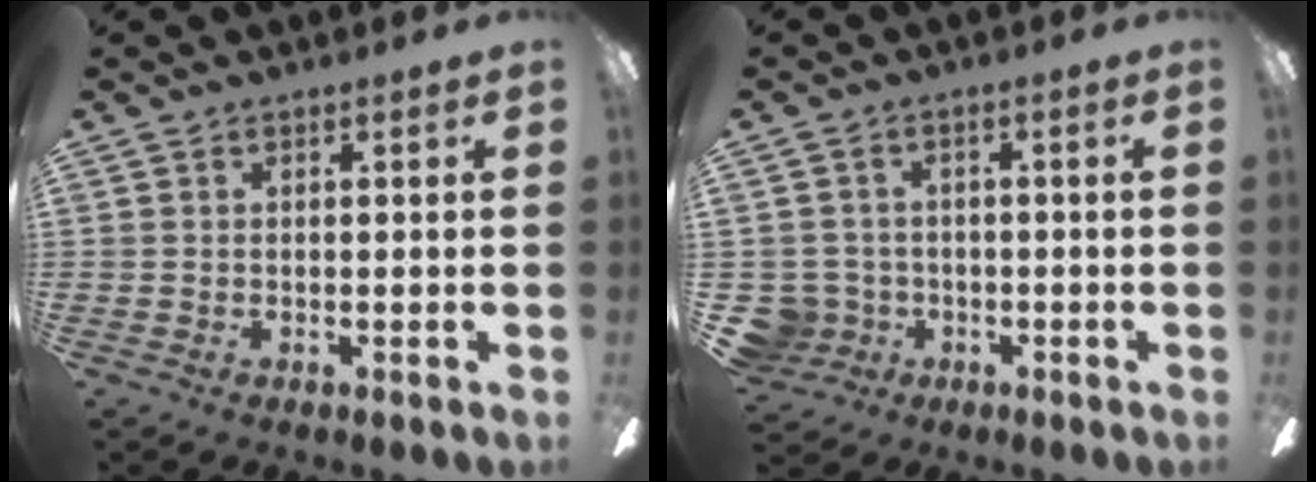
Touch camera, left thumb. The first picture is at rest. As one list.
[{"total": 5.5, "force": [-1.2, 5.3, 1.0], "torque": [-0.056, 0.004, -0.023]}]